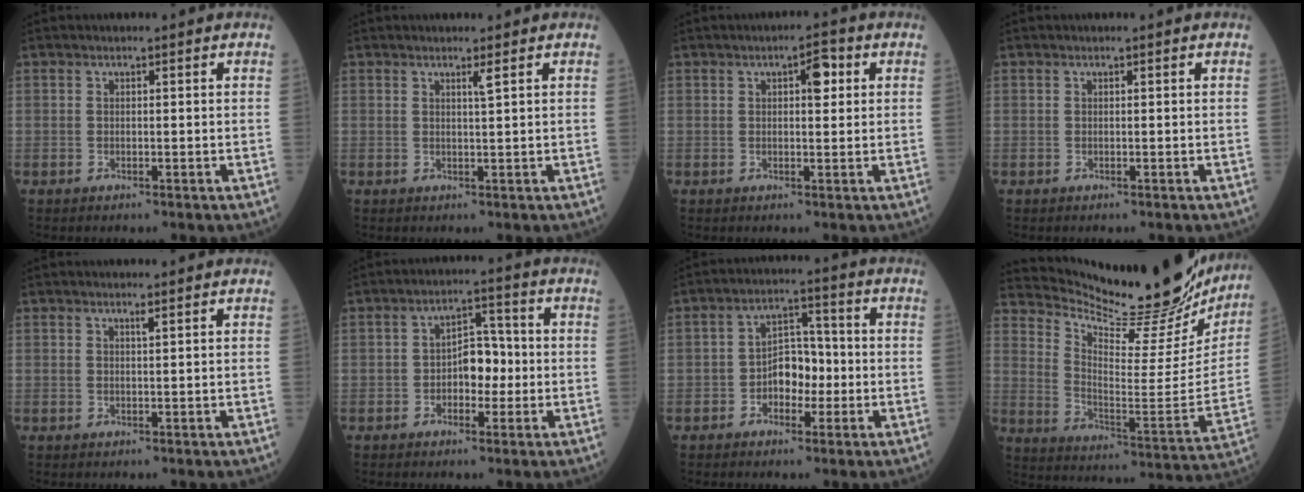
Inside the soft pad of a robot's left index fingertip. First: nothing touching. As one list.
[{"total": 1.1, "force": [0.7, -0.4, 0.8], "torque": [-0.024, -0.008, 0.016]}, {"total": 3.1, "force": [1.1, 1.0, 2.7], "torque": [-0.041, 0.009, 0.014]}, {"total": 0.0}, {"total": 0.7, "force": [0.6, -0.2, 0.4], "torque": [-0.019, -0.005, 0.015]}, {"total": 5.3, "force": [-0.8, 2.9, 4.3], "torque": [-0.065, 0.016, -0.017]}, {"total": 5.8, "force": [-1.4, 3.5, 4.4], "torque": [-0.073, 0.018, -0.029]}, {"total": 24.4, "force": [22.7, 3.7, 8.2], "torque": [-0.138, -0.084, 0.314]}]